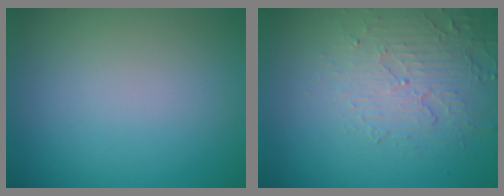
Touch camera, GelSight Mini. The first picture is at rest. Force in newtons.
{"total": 4.4, "press": 3.1, "slide": 3.1}